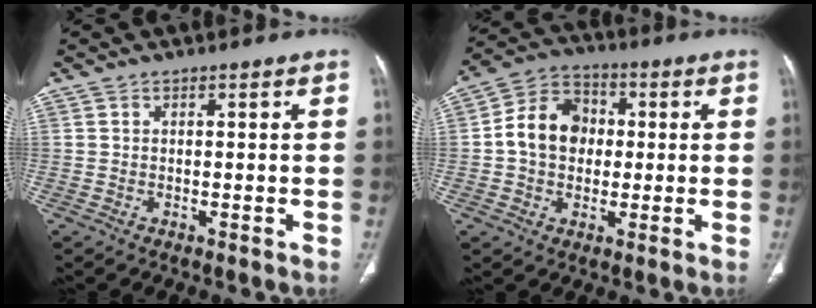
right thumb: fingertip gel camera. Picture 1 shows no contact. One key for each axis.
{"total": 11.2, "fx": 0.3, "fy": 9.0, "fz": 6.7, "tx": -0.094, "ty": 0.025, "tz": -0.004}